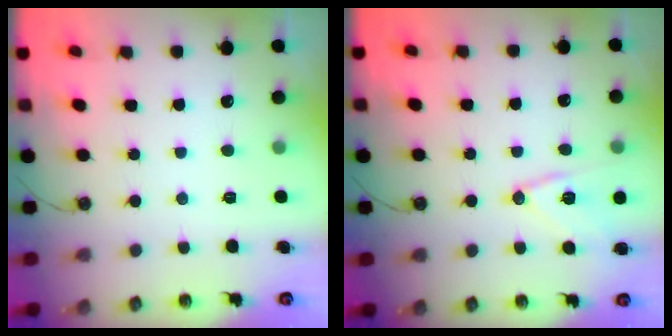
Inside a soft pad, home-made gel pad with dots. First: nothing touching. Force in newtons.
{"total": 10.5, "press": 10.5, "slide": 0.8}